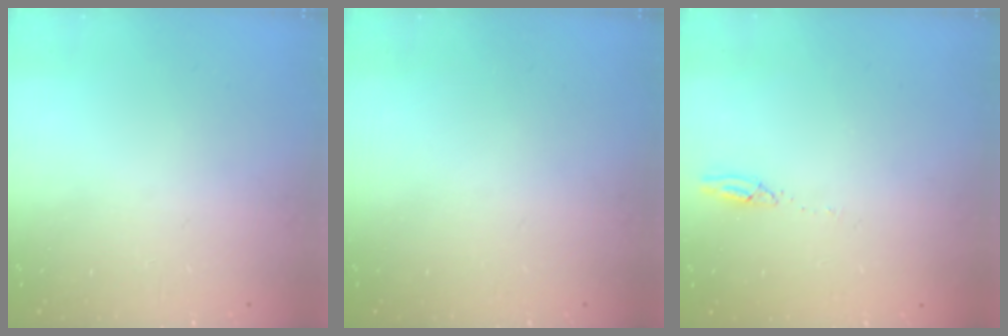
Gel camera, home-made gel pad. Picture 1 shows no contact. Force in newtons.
{"total": 0.0}
{"total": 2.7, "press": 2.7, "slide": 0.2}